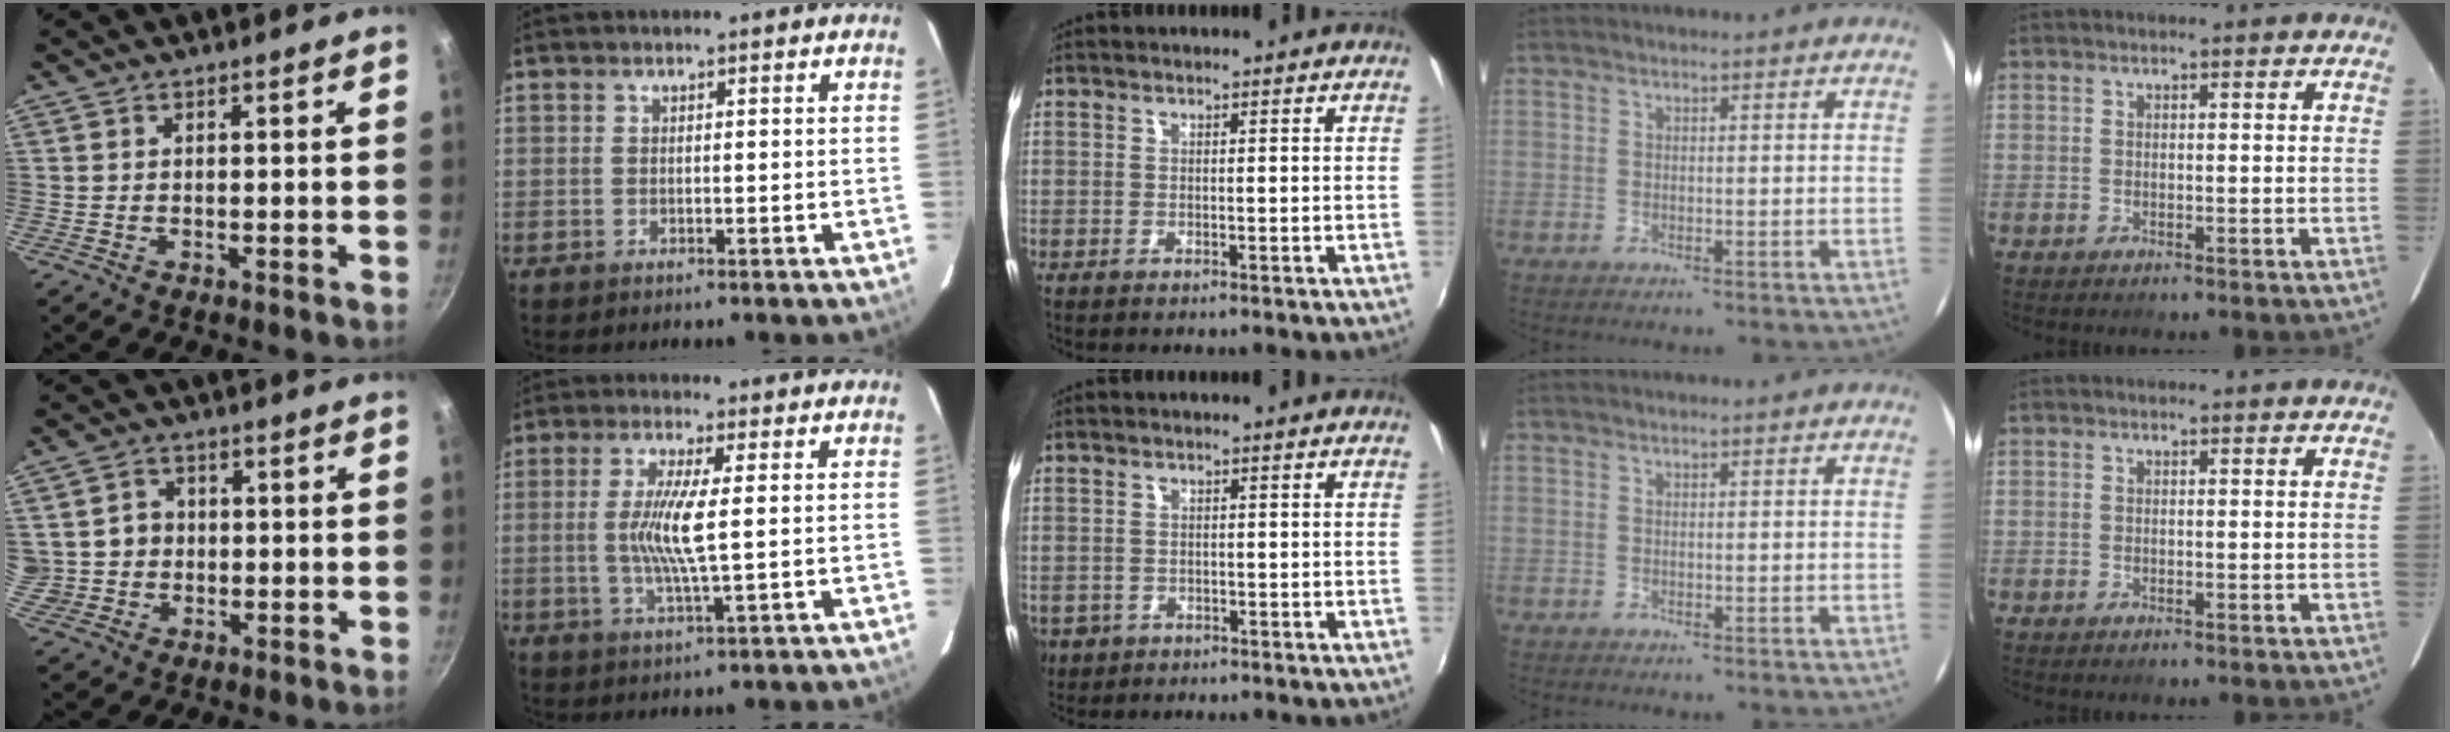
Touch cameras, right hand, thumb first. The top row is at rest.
{"thumb": {"total": 6.4, "force": [0.3, 6.0, 2.1], "torque": [-0.008, 0.011, 0.009]}, "index": {"total": 7.9, "force": [0.3, 0.6, 7.9], "torque": [-0.154, -0.006, 0.005]}, "middle": {"total": 5.4, "force": [-2.1, 4.5, 2.1], "torque": [-0.057, -0.008, -0.030]}}